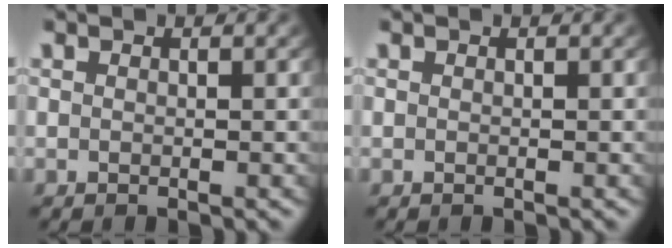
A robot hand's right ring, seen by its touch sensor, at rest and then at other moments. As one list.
[{"total": 0.0}]